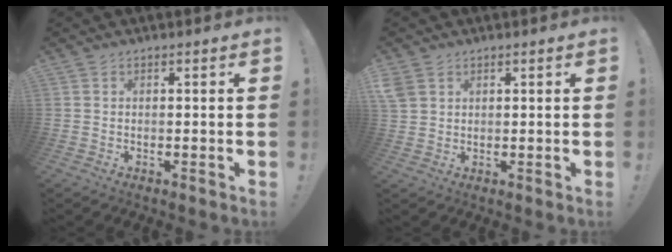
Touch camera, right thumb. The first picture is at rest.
{"total": 3.9, "force": [2.2, 2.7, 1.6], "torque": [-0.026, -0.005, 0.046]}